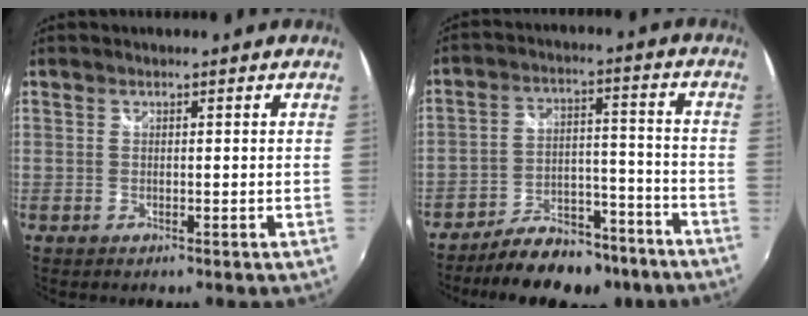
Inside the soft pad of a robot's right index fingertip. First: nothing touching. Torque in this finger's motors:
{"motor_torque": [0.70, -1.19, 0.26, 0.07]}